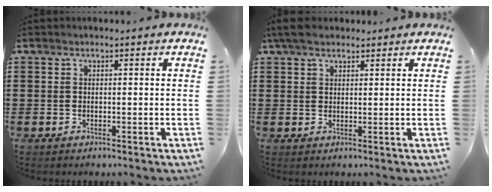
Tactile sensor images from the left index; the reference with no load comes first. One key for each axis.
{"total": 3.5, "fx": 2.6, "fy": 1.4, "fz": 1.9, "tx": -0.045, "ty": 0.007, "tz": 0.050}